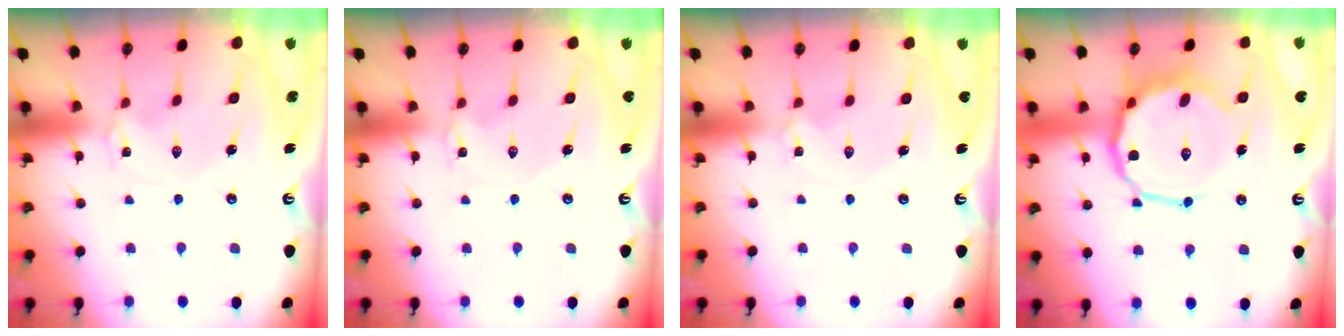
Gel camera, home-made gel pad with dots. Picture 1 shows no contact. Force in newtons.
{"total": 0.8, "press": 0.8, "slide": 0.1}
{"total": 0.7, "press": 0.7, "slide": 0.1}
{"total": 14.2, "press": 14.0, "slide": 2.4}